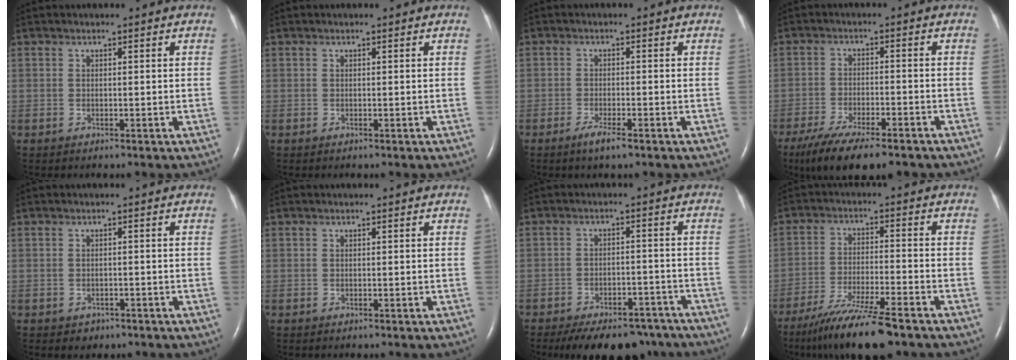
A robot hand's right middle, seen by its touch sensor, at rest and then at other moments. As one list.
[{"total": 0.0}, {"total": 2.6, "force": [-1.8, 0.3, 1.9], "torque": [-0.044, -0.005, -0.033]}, {"total": 13.4, "force": [-10.3, 3.2, 8.0], "torque": [-0.140, -0.026, -0.161]}, {"total": 1.4, "force": [-0.8, 1.1, 0.2], "torque": [-0.008, 0.003, -0.006]}, {"total": 0.0}, {"total": 15.6, "force": [-12.5, 6.9, 6.2], "torque": [-0.110, 0.002, -0.161]}, {"total": 11.7, "force": [-8.9, 0.5, 7.6], "torque": [-0.136, -0.036, -0.149]}]